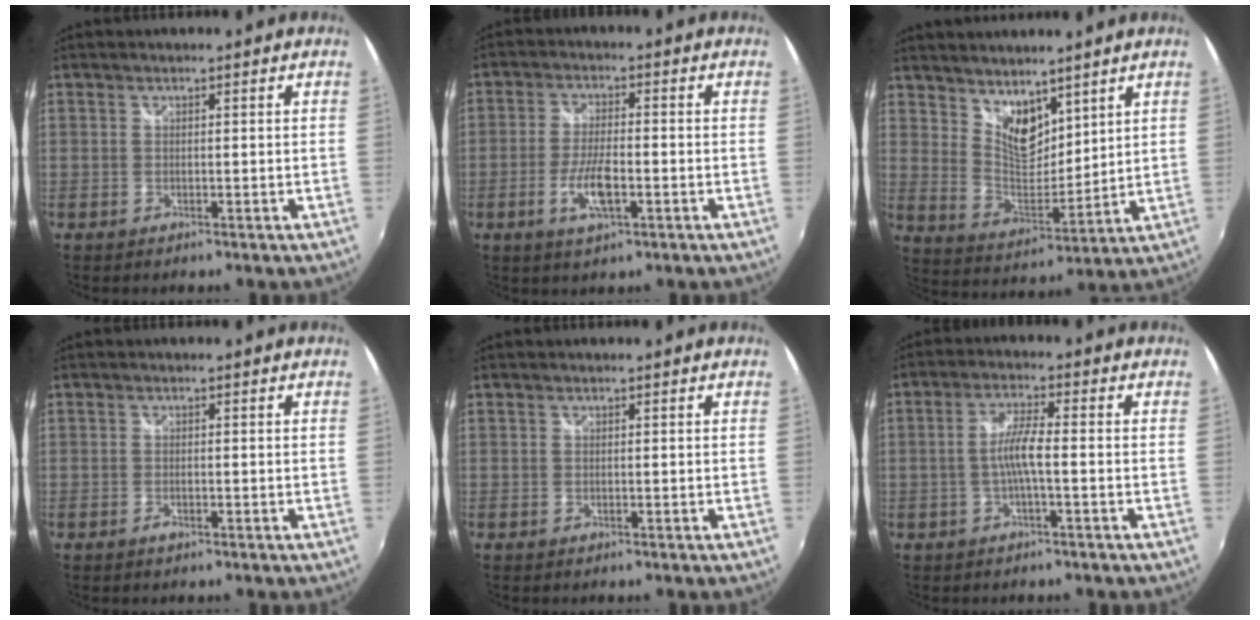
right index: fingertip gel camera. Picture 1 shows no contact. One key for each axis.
{"total": 6.8, "fx": -2.5, "fy": 2.1, "fz": 6.0, "tx": -0.128, "ty": -0.006, "tz": -0.047}
{"total": 9.1, "fx": 6.6, "fy": 4.5, "fz": 4.3, "tx": -0.065, "ty": -0.004, "tz": 0.129}
{"total": 1.0, "fx": -0.6, "fy": 0.5, "fz": 0.5, "tx": -0.011, "ty": -0.002, "tz": -0.011}
{"total": 0.0}
{"total": 4.7, "fx": -1.2, "fy": 0.1, "fz": 4.5, "tx": -0.092, "ty": 0.006, "tz": -0.021}